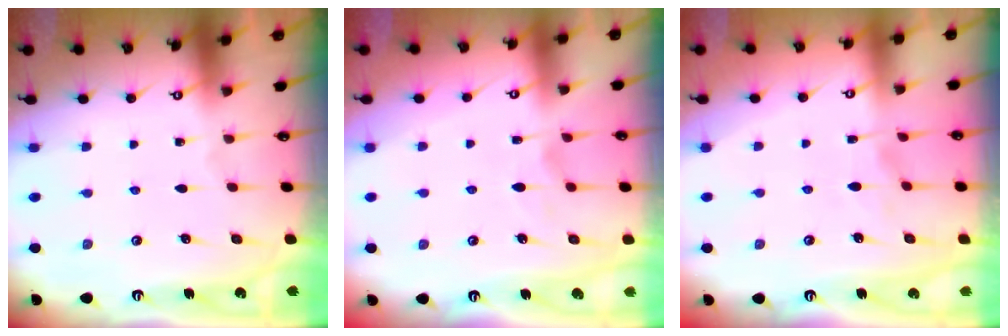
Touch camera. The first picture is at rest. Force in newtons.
{"total": 1.4, "press": 1.0, "slide": 0.9}
{"total": 3.9, "press": 3.8, "slide": 0.7}